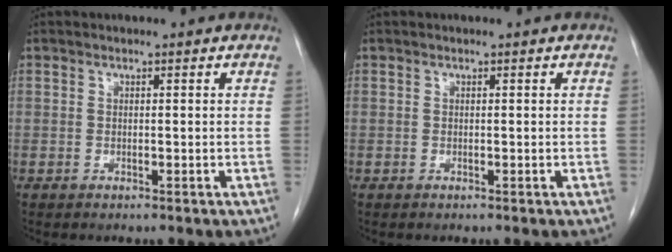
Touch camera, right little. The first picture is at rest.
{"total": 0.0}